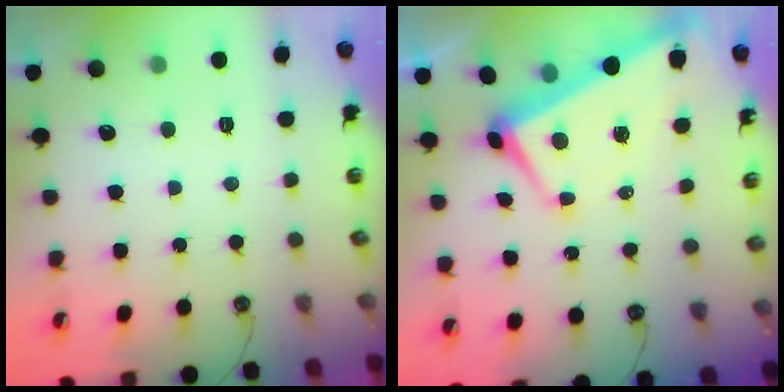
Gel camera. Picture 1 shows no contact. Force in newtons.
{"total": 1.1, "press": 0.4, "slide": 1.0}